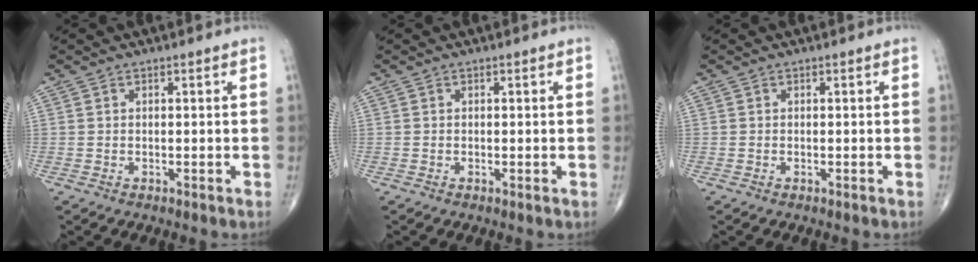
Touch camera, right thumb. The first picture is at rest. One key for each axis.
{"total": 0.0}
{"total": 0.0}